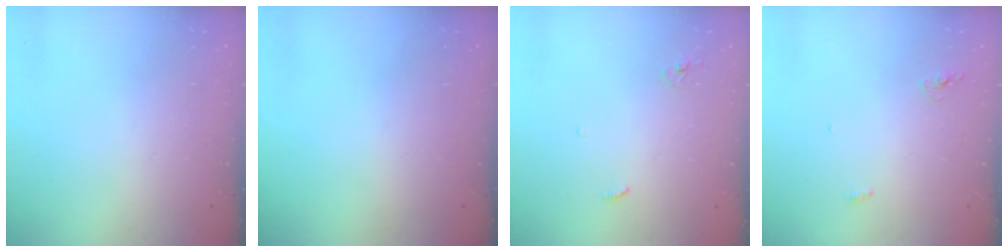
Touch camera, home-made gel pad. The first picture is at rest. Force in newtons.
{"total": 0.0}
{"total": 3.3, "press": 3.2, "slide": 0.3}
{"total": 7.7, "press": 4.3, "slide": 6.3}